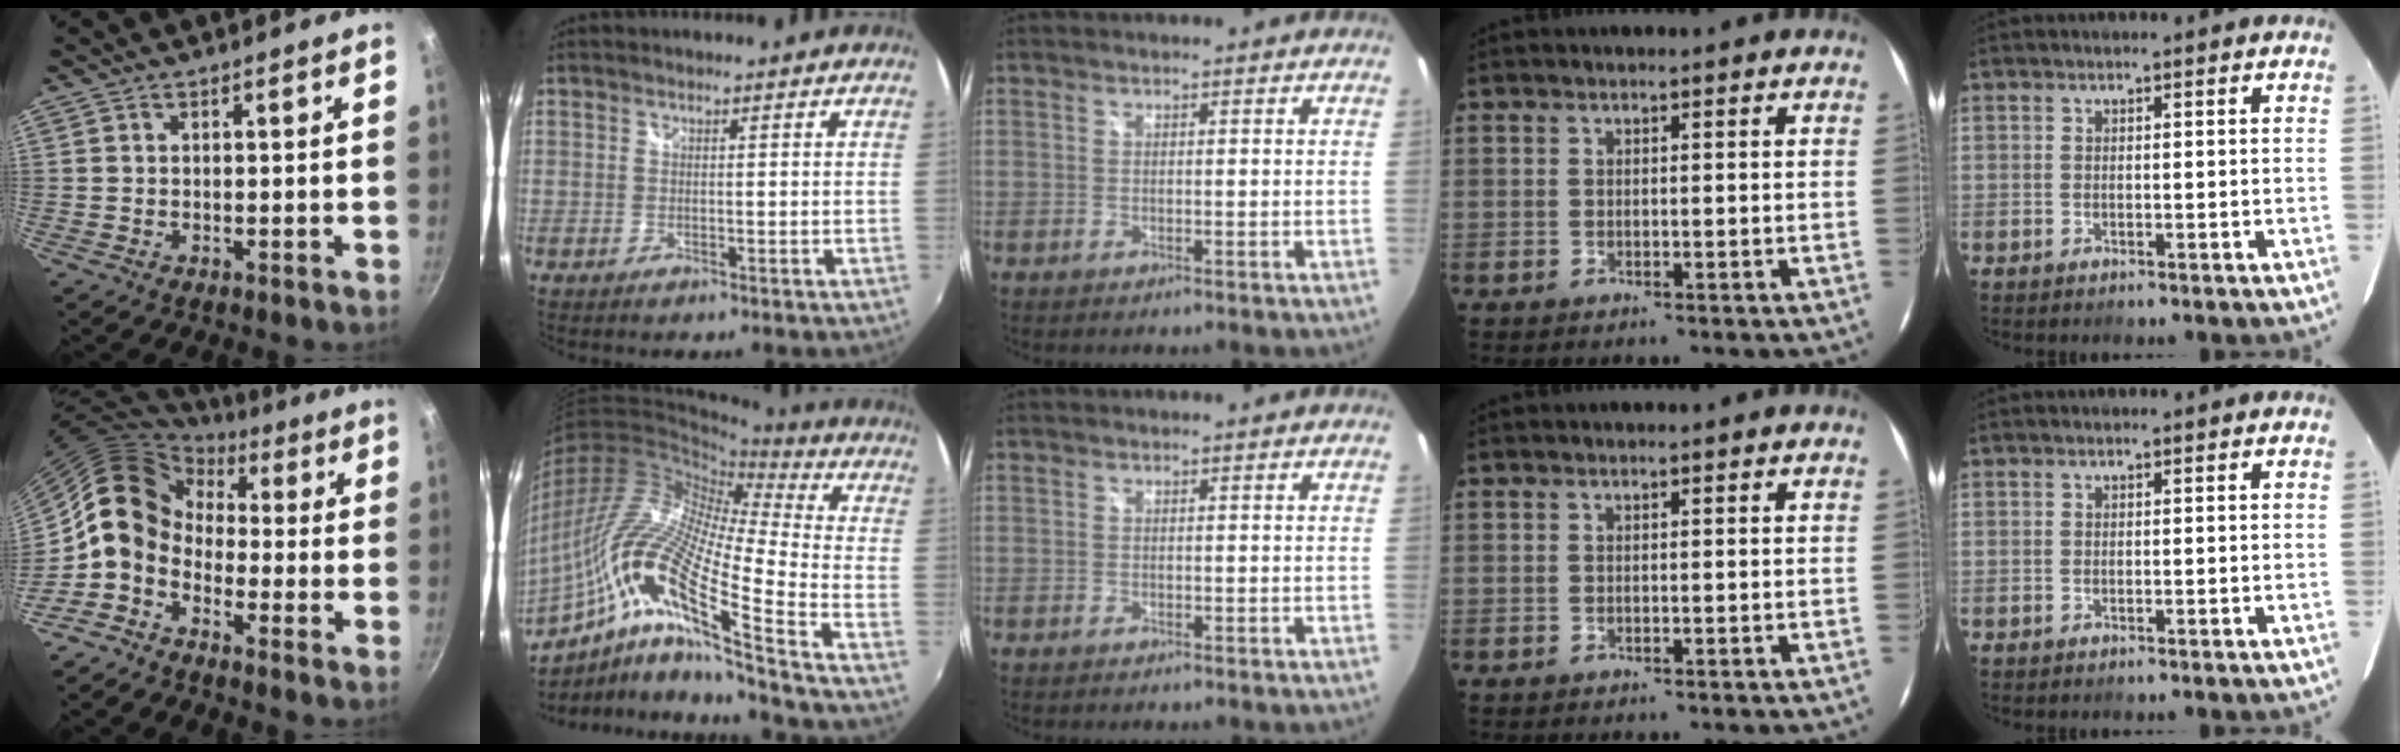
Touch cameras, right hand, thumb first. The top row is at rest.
{"thumb": {"total": 9.7, "force": [-1.2, 7.8, 5.7], "torque": [-0.075, 0.040, -0.049]}, "index": {"total": 23.8, "force": [-10.2, 3.0, 21.3], "torque": [-0.370, -0.053, -0.210]}}